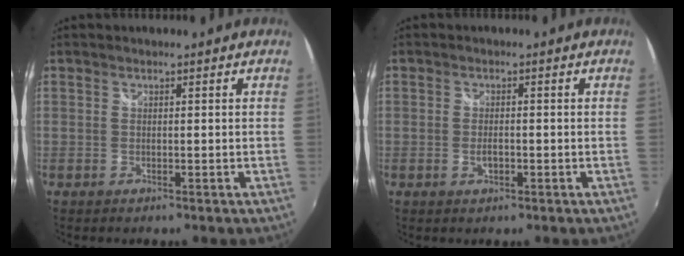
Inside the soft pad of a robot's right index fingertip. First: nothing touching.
{"total": 2.0, "force": [-0.7, 1.0, 1.5], "torque": [-0.027, -0.001, -0.012]}